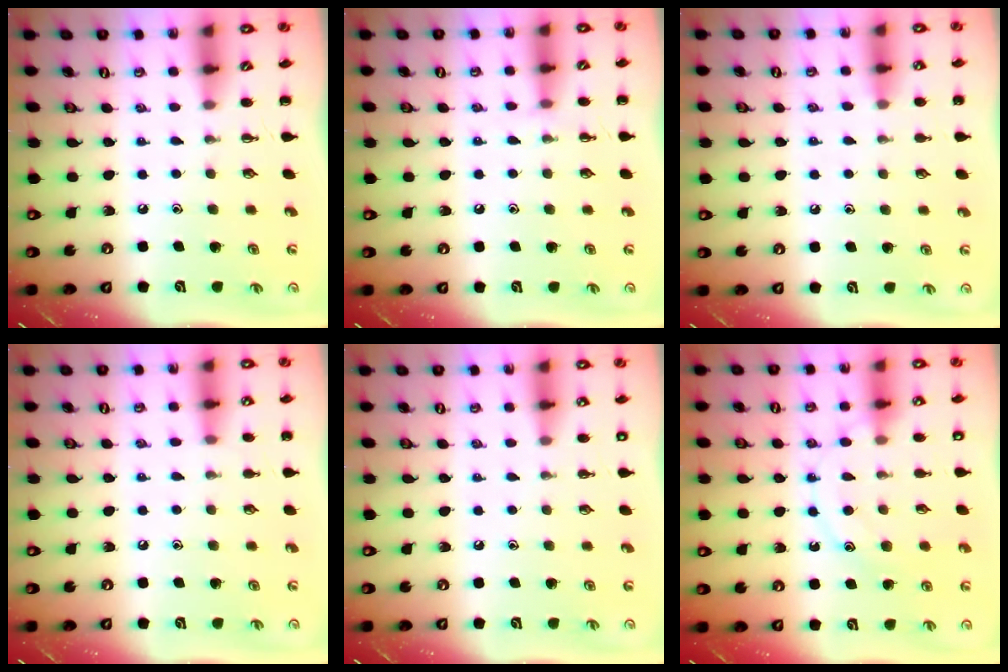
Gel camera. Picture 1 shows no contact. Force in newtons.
{"total": 5.9, "press": 5.5, "slide": 1.9}
{"total": 6.2, "press": 5.8, "slide": 2.2}
{"total": 5.6, "press": 5.3, "slide": 1.9}
{"total": 2.1, "press": 2.0, "slide": 0.6}
{"total": 11.9, "press": 11.8, "slide": 0.6}